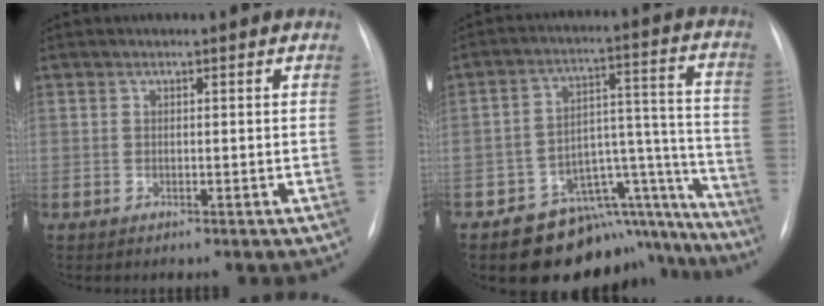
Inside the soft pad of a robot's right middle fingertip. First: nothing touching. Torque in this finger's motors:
{"motor_torque": [0.77, -0.85, 0.71, 0.09]}